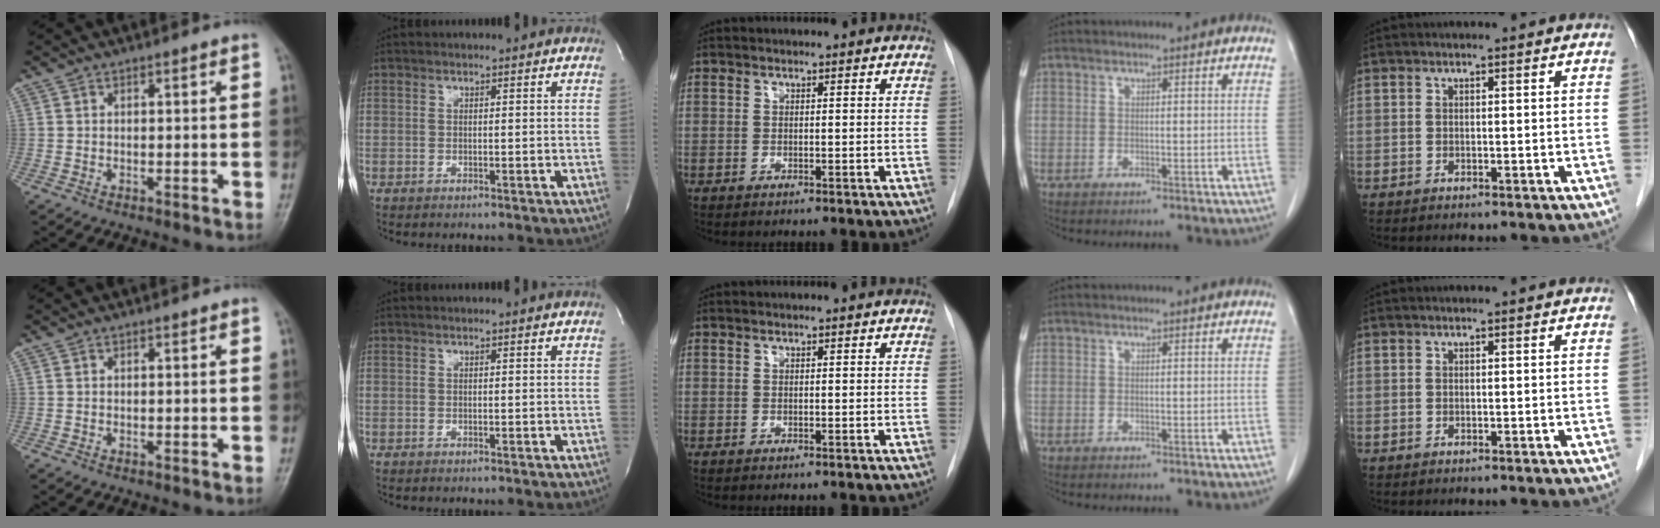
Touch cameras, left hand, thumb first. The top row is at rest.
{}